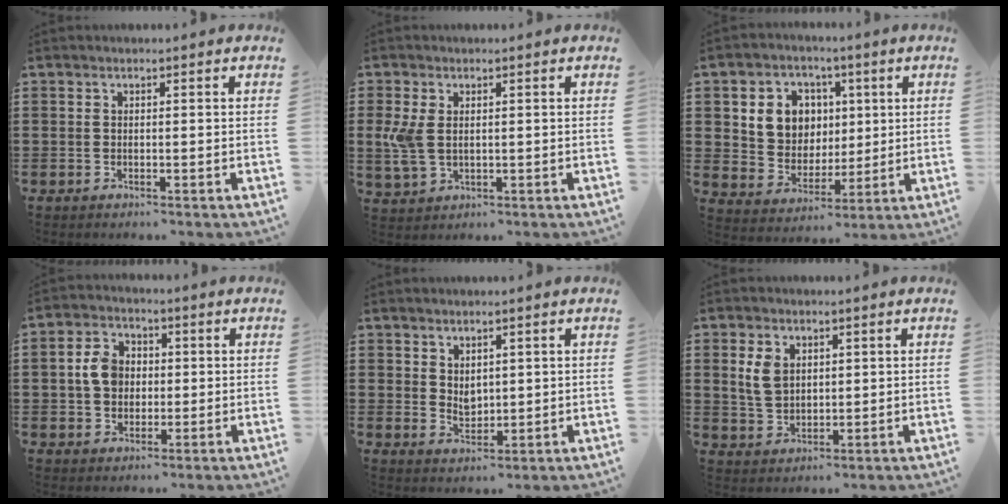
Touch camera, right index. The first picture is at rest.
{"total": 4.7, "force": [0.7, 2.8, 3.7], "torque": [-0.098, 0.000, 0.007]}
{"total": 7.9, "force": [2.2, 7.2, 2.5], "torque": [-0.071, 0.010, 0.039]}
{"total": 5.6, "force": [0.2, 4.5, 3.4], "torque": [-0.084, 0.015, -0.002]}
{"total": 2.7, "force": [1.8, 1.8, 0.8], "torque": [-0.023, 0.004, 0.035]}
{"total": 4.7, "force": [1.4, 3.3, 3.0], "torque": [-0.077, 0.009, 0.023]}